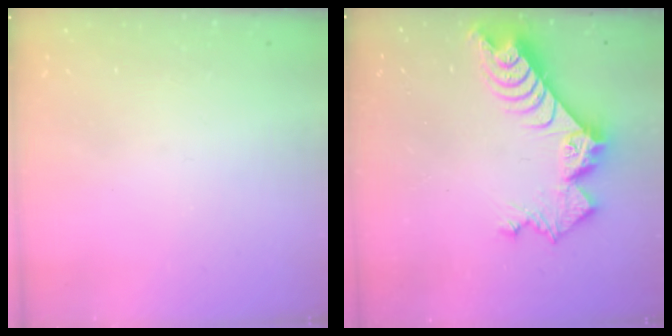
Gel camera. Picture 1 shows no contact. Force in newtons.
{"total": 10.7, "press": 10.6, "slide": 1.1}